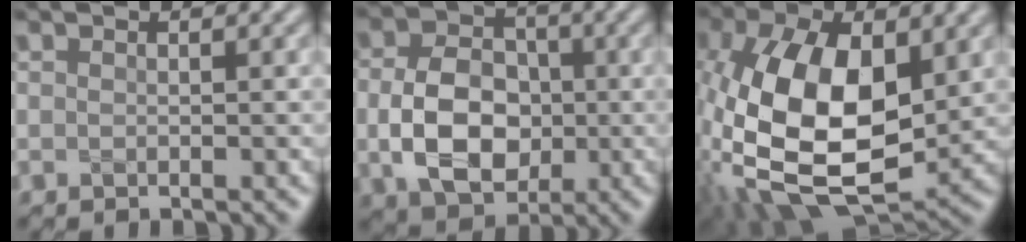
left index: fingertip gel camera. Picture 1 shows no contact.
{"total": 7.4, "force": [-0.8, 5.4, 5.0], "torque": [-0.098, -0.003, -0.015]}
{"total": 14.5, "force": [0.7, 8.3, 11.8], "torque": [-0.258, -0.006, 0.011]}